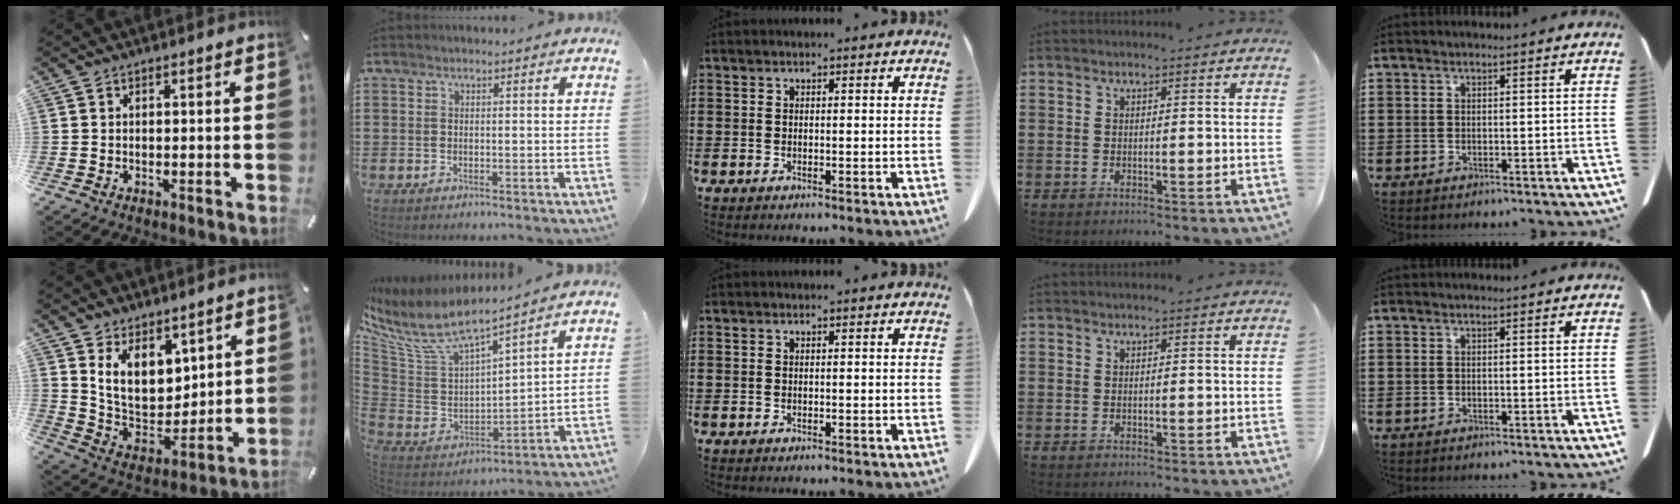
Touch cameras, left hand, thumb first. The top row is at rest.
{"thumb": {"total": 11.0, "force": [6.0, 7.9, 4.7], "torque": [-0.103, -0.052, 0.118]}, "index": {"total": 7.9, "force": [5.9, 2.2, 4.7], "torque": [-0.124, -0.044, 0.099]}}